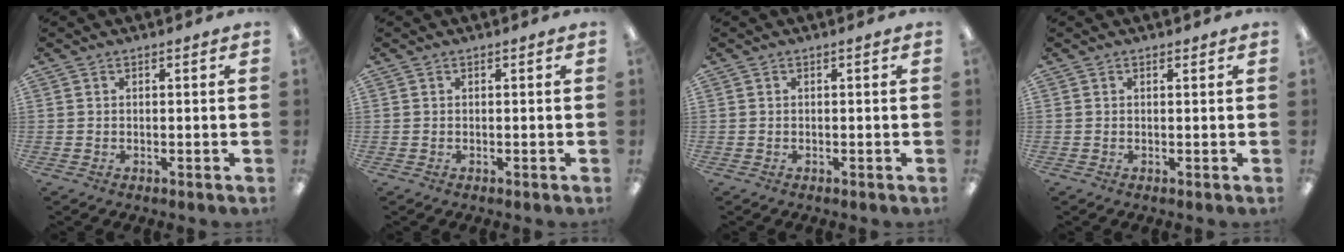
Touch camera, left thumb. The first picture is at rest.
{"total": 0.0}
{"total": 0.0}
{"total": 0.7, "force": [0.6, 0.4, 0.2], "torque": [0.005, -0.002, 0.009]}